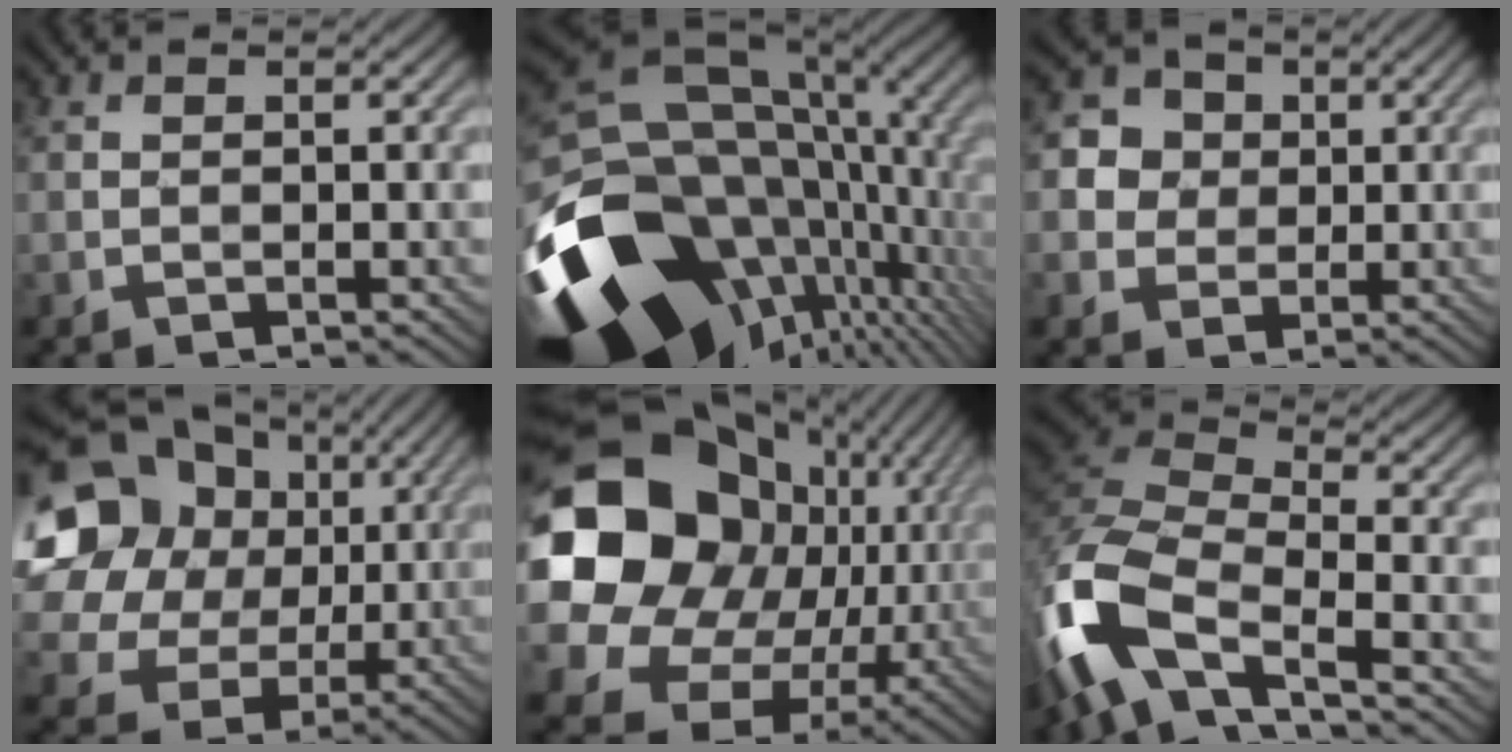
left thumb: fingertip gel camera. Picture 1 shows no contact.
{"total": 20.4, "force": [-6.0, 13.3, 14.3], "torque": [-0.326, -0.027, -0.093]}
{"total": 4.5, "force": [0.9, 4.3, 1.3], "torque": [-0.052, 0.009, 0.002]}
{"total": 19.0, "force": [6.2, 15.9, 8.5], "torque": [-0.269, 0.039, 0.125]}
{"total": 24.8, "force": [2.0, 21.0, 13.1], "torque": [-0.317, -0.044, 0.045]}
{"total": 13.6, "force": [-6.7, 6.6, 9.8], "torque": [-0.245, -0.011, -0.146]}